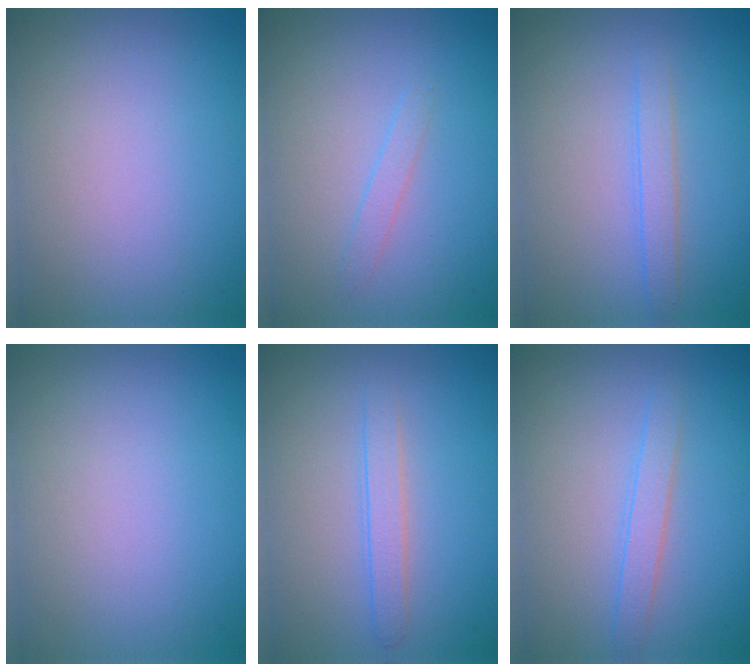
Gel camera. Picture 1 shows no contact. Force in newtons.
{"total": 0.9, "press": 0.9, "slide": 0.2}
{"total": 1.8, "press": 1.8, "slide": 0.0}
{"total": 0.0}
{"total": 1.8, "press": 1.8, "slide": 0.1}
{"total": 1.7, "press": 1.7, "slide": 0.1}